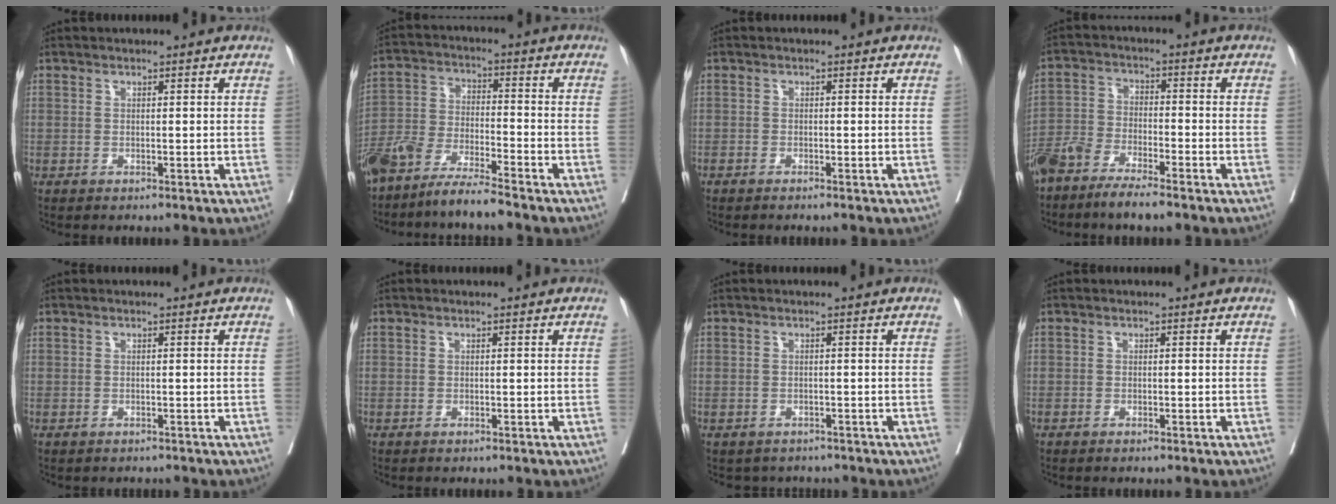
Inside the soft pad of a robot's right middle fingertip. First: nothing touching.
{"total": 9.0, "force": [-7.6, 0.4, 4.7], "torque": [-0.094, -0.016, -0.149]}
{"total": 1.0, "force": [-0.8, 0.0, 0.4], "torque": [-0.009, -0.001, -0.013]}
{"total": 8.5, "force": [-6.7, 1.5, 4.9], "torque": [-0.098, -0.012, -0.128]}
{"total": 1.3, "force": [-1.1, 0.6, 0.2], "torque": [-0.007, 0.000, -0.017]}
{"total": 0.0}
{"total": 3.2, "force": [-2.8, 1.6, 0.1], "torque": [-0.002, 0.005, -0.037]}
{"total": 0.5, "force": [-0.4, 0.0, 0.2], "torque": [-0.008, -0.002, -0.008]}